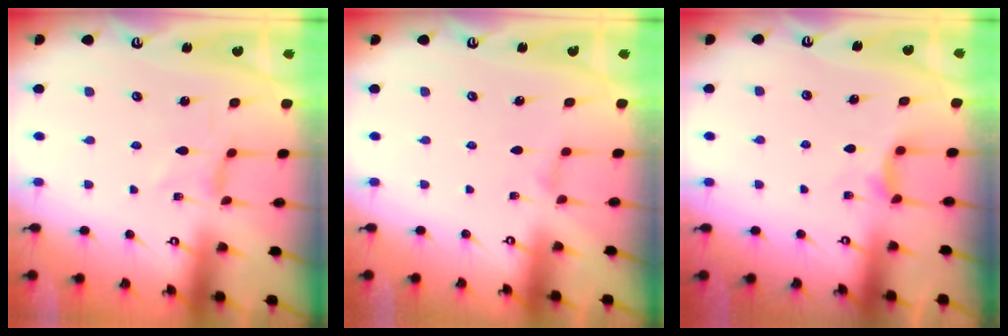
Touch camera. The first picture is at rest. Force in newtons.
{"total": 0.8, "press": 0.8, "slide": 0.2}
{"total": 6.0, "press": 5.9, "slide": 0.6}